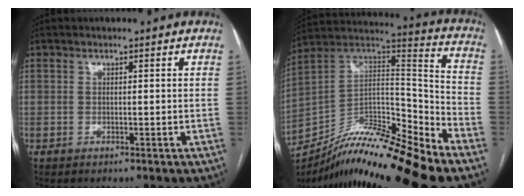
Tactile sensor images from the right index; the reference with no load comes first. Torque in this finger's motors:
{"motor_torque": [0.56, -1.52, -0.36, -0.20]}